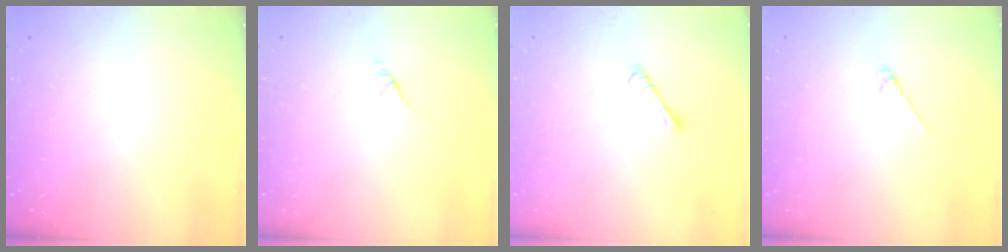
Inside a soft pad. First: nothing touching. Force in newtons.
{"total": 1.4, "press": 1.3, "slide": 0.4}
{"total": 0.8, "press": 0.8, "slide": 0.3}
{"total": 2.0, "press": 2.0, "slide": 0.6}